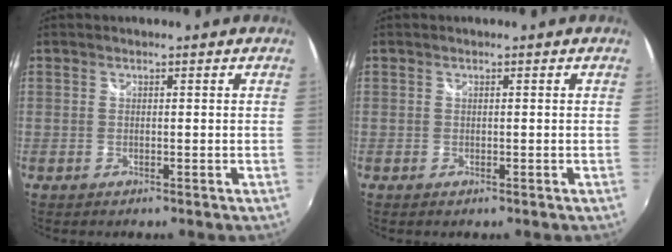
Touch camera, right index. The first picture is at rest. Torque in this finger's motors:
{"motor_torque": [-0.10, -0.07, 0.01, 0.02]}